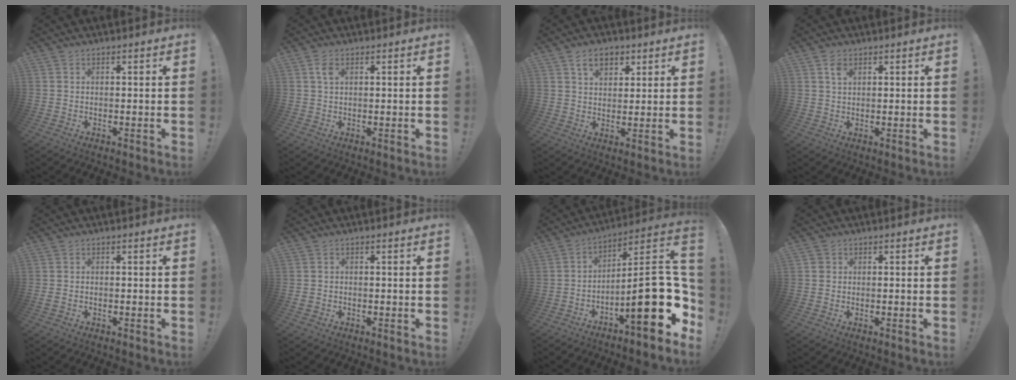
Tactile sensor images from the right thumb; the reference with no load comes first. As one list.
[{"total": 3.3, "force": [1.5, 1.7, 2.4], "torque": [-0.046, 0.002, 0.026]}, {"total": 7.1, "force": [3.8, 4.5, 3.8], "torque": [-0.058, -0.007, 0.069]}, {"total": 3.3, "force": [1.8, 1.9, 2.1], "torque": [-0.033, -0.002, 0.031]}, {"total": 0.7, "force": [-0.3, 0.5, 0.4], "torque": [-0.006, 0.003, -0.005]}, {"total": 1.0, "force": [-0.5, 0.9, 0.2], "torque": [-0.001, 0.005, -0.008]}, {"total": 24.1, "force": [-5.2, 6.9, 22.5], "torque": [-0.333, 0.025, -0.073]}, {"total": 0.6, "force": [-0.6, 0.2, 0.1], "torque": [-0.005, 0.002, -0.009]}]